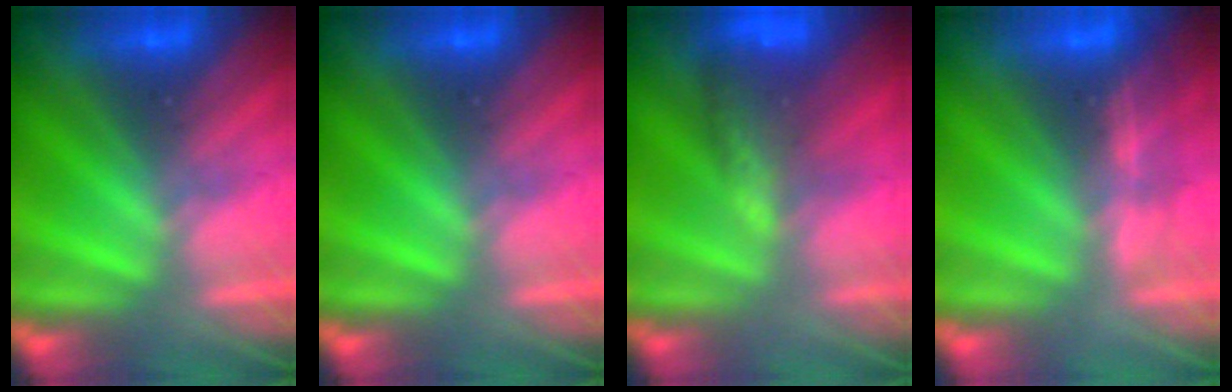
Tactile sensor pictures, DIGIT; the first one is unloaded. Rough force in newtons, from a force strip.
{"total": 0.0}
{"total": 8.2}
{"total": 1.4}